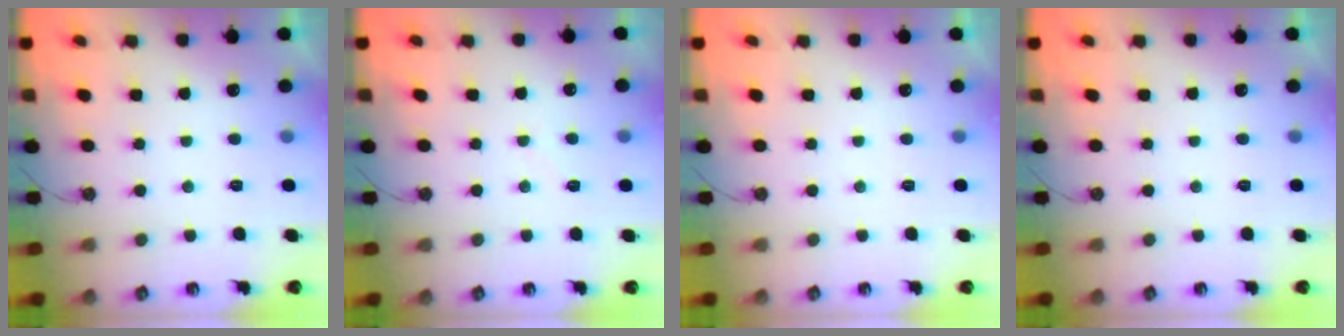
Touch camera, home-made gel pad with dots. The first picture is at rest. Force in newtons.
{"total": 3.1, "press": 3.1, "slide": 0.5}
{"total": 0.0}
{"total": 0.0}